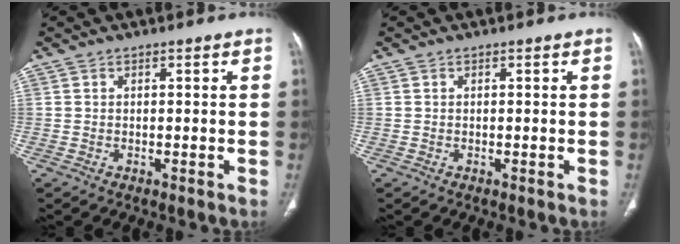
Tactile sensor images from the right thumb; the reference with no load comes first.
{"total": 0.0}